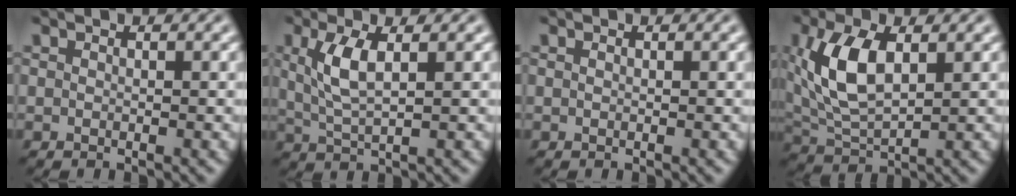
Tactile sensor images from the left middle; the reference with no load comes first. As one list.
[{"total": 3.8, "force": [1.1, 1.2, 3.4], "torque": [-0.076, 0.001, 0.024]}, {"total": 0.0}, {"total": 6.9, "force": [1.6, 3.5, 5.7], "torque": [-0.129, 0.009, 0.033]}]